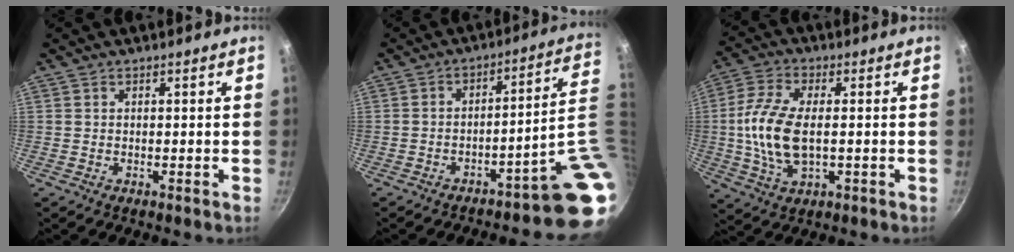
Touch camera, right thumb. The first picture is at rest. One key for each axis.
{"total": 12.5, "fx": -2.1, "fy": 2.1, "fz": 12.1, "tx": -0.128, "ty": 0.029, "tz": -0.024}
{"total": 12.2, "fx": -0.5, "fy": 6.1, "fz": 10.5, "tx": -0.219, "ty": 0.007, "tz": -0.016}